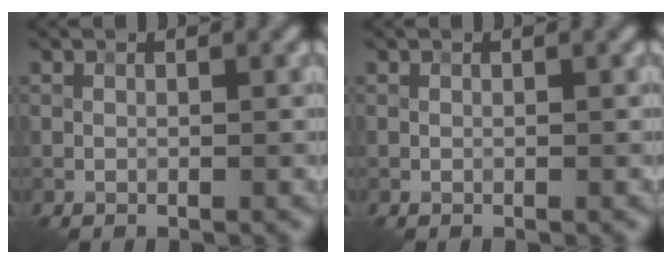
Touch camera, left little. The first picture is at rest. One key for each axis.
{"total": 0.0}